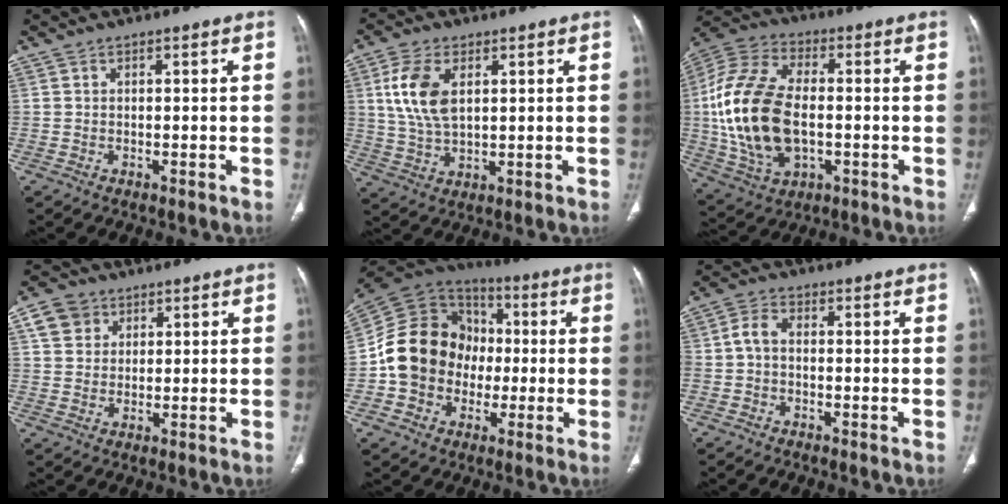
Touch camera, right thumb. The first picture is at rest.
{"total": 9.7, "force": [2.8, 5.3, 7.6], "torque": [-0.157, -0.006, 0.057]}
{"total": 21.0, "force": [-1.3, 12.1, 17.1], "torque": [-0.363, 0.009, -0.017]}
{"total": 5.6, "force": [2.4, 4.7, 1.7], "torque": [-0.014, -0.002, 0.045]}
{"total": 17.3, "force": [-2.1, 15.0, 8.3], "torque": [-0.121, 0.036, -0.042]}
{"total": 3.6, "force": [-0.7, 2.2, 2.8], "torque": [-0.053, 0.013, -0.024]}